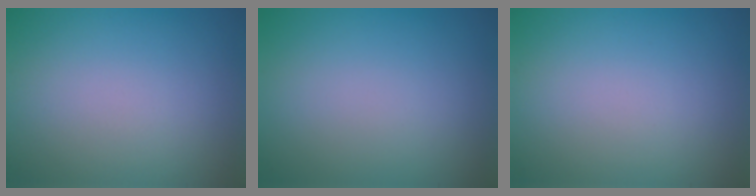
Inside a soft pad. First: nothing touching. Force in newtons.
{"total": 0.0}
{"total": 0.0}